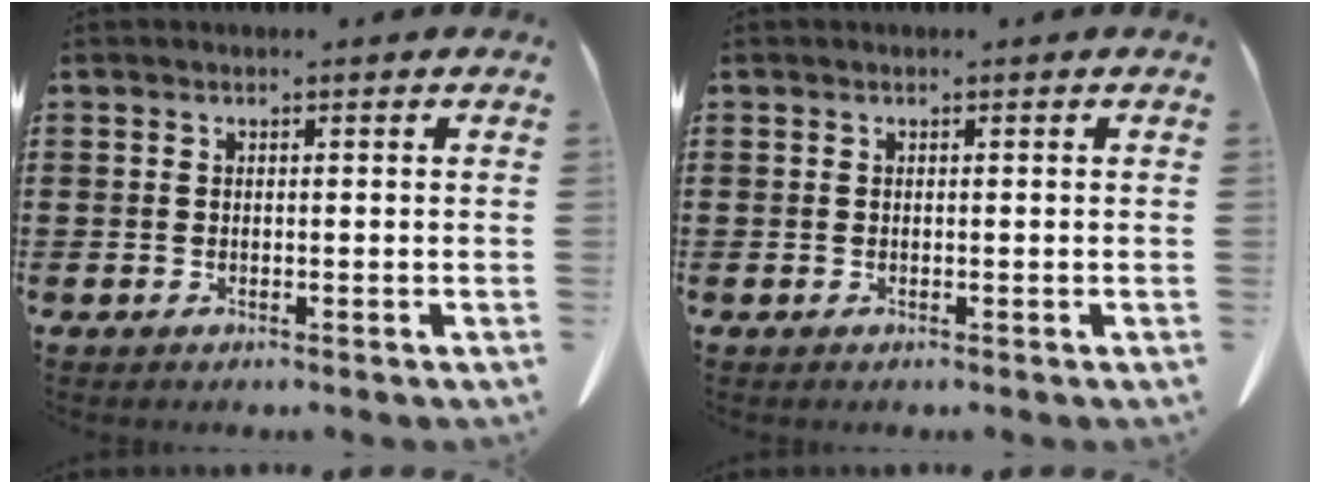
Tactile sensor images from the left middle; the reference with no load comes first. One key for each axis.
{"total": 0.0}